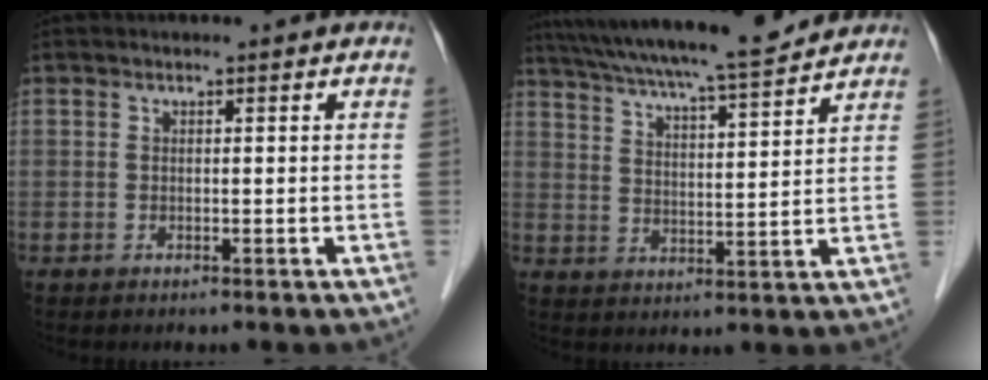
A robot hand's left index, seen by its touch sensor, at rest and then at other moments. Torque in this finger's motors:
{"motor_torque": [0.53, -0.52, 0.46, 0.14]}